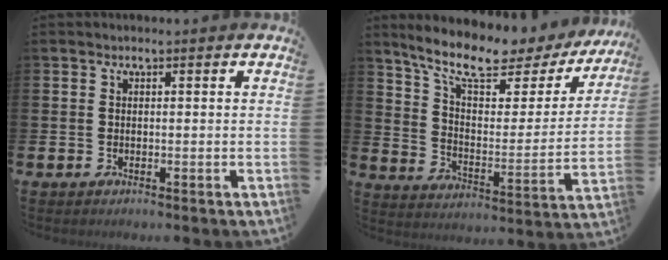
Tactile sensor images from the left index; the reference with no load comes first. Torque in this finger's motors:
{"motor_torque": [1.82, -0.32, 0.26, 0.21]}